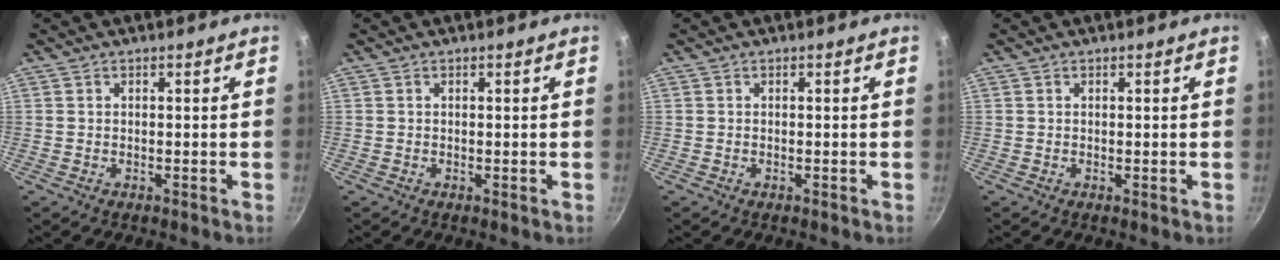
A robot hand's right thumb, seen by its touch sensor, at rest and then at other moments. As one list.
[{"total": 0.0}, {"total": 0.0}, {"total": 0.0}]